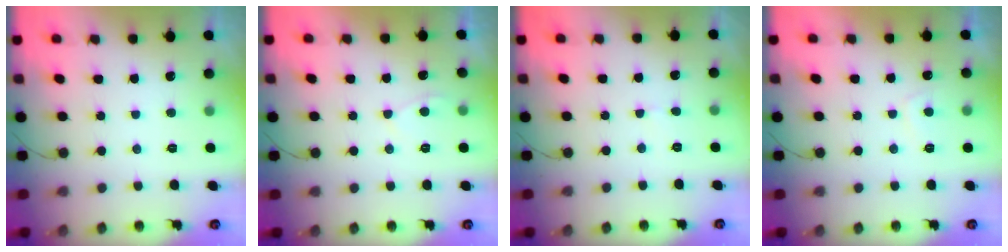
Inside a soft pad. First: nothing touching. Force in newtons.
{"total": 3.5, "press": 3.4, "slide": 0.5}
{"total": 2.6, "press": 2.6, "slide": 0.2}
{"total": 2.3, "press": 2.2, "slide": 0.6}